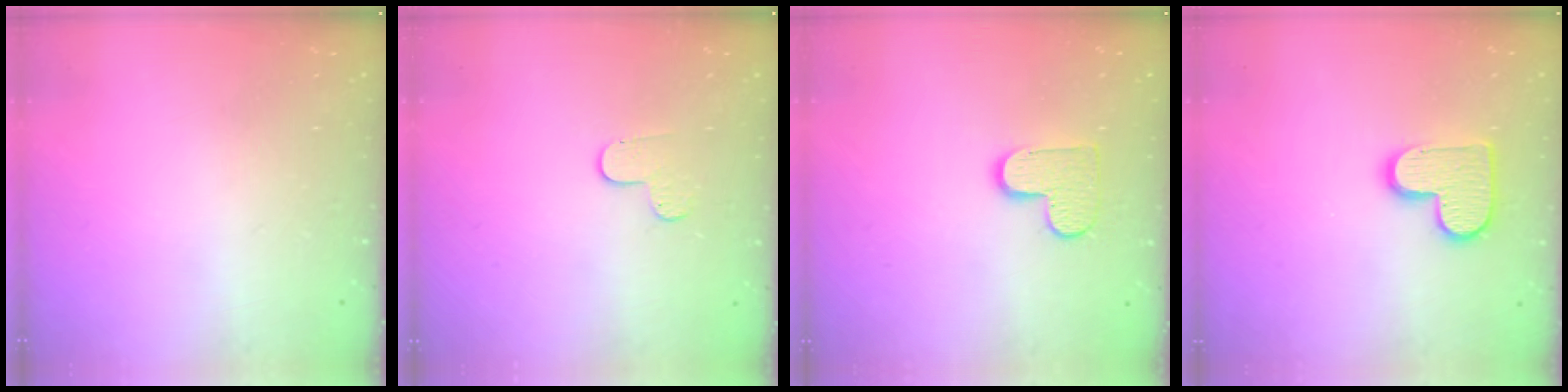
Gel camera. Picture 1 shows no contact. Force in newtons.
{"total": 3.8, "press": 3.8, "slide": 0.4}
{"total": 8.9, "press": 8.9, "slide": 0.4}
{"total": 11.9, "press": 11.9, "slide": 0.6}